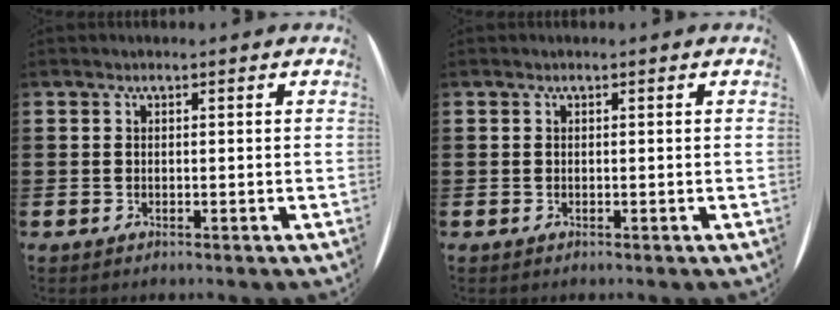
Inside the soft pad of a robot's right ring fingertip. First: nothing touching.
{"total": 0.0}